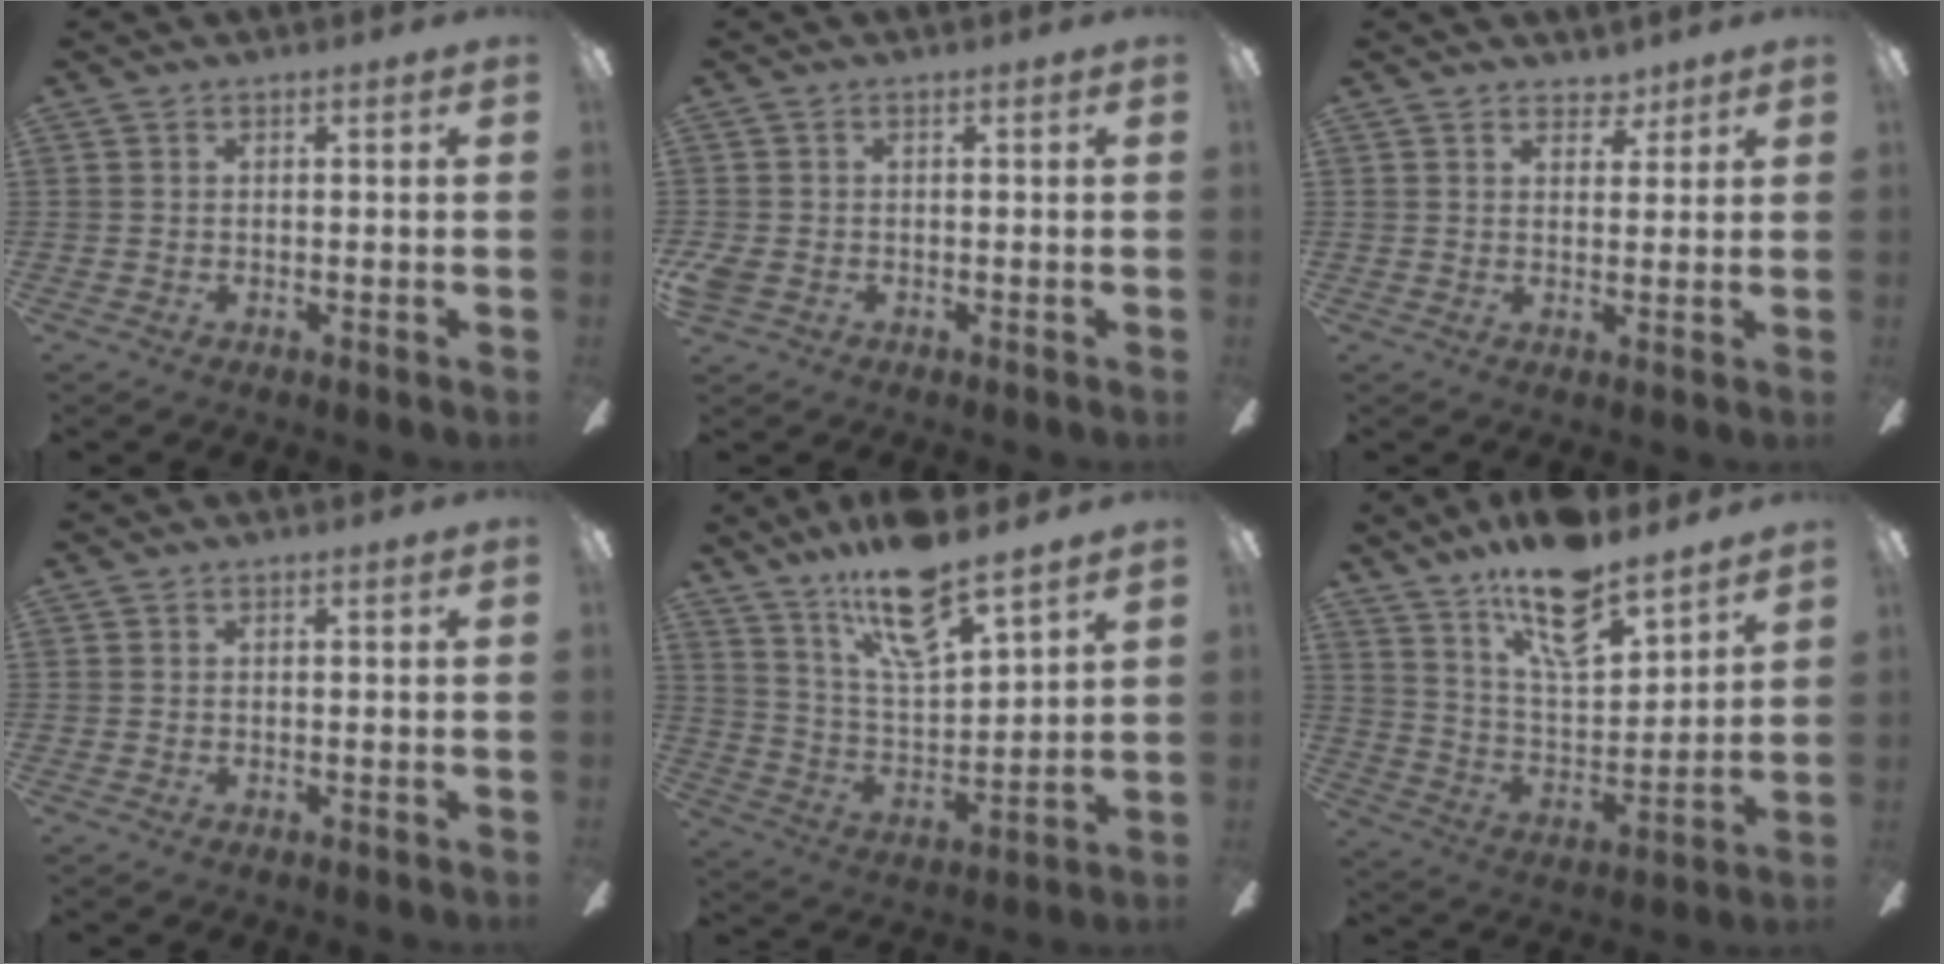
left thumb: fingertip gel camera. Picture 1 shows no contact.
{"total": 2.8, "force": [-1.0, 2.0, 1.6], "torque": [-0.039, 0.002, -0.021]}
{"total": 3.7, "force": [3.0, 1.8, 1.0], "torque": [-0.001, -0.016, 0.052]}
{"total": 0.0}
{"total": 16.6, "force": [13.0, 4.5, 9.4], "torque": [-0.184, -0.067, 0.224]}
{"total": 16.6, "force": [13.3, 5.4, 8.3], "torque": [-0.153, -0.080, 0.229]}